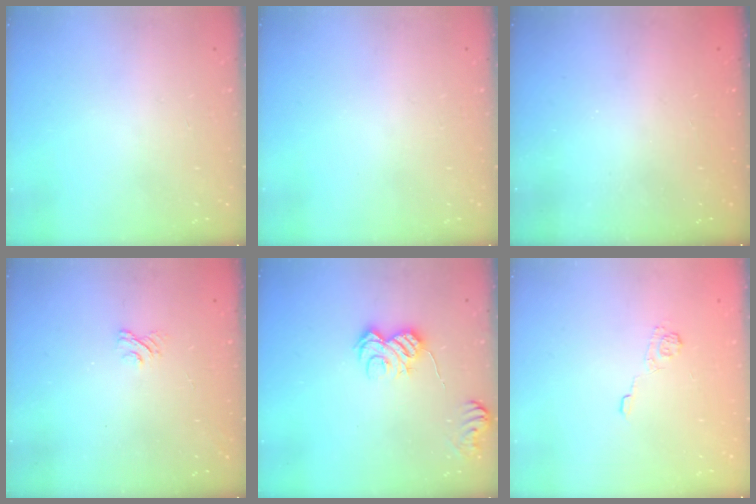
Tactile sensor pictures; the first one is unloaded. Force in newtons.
{"total": 0.0}
{"total": 2.6, "press": 2.5, "slide": 0.8}
{"total": 2.9, "press": 2.6, "slide": 1.2}
{"total": 8.2, "press": 8.2, "slide": 0.8}
{"total": 3.6, "press": 3.3, "slide": 1.4}